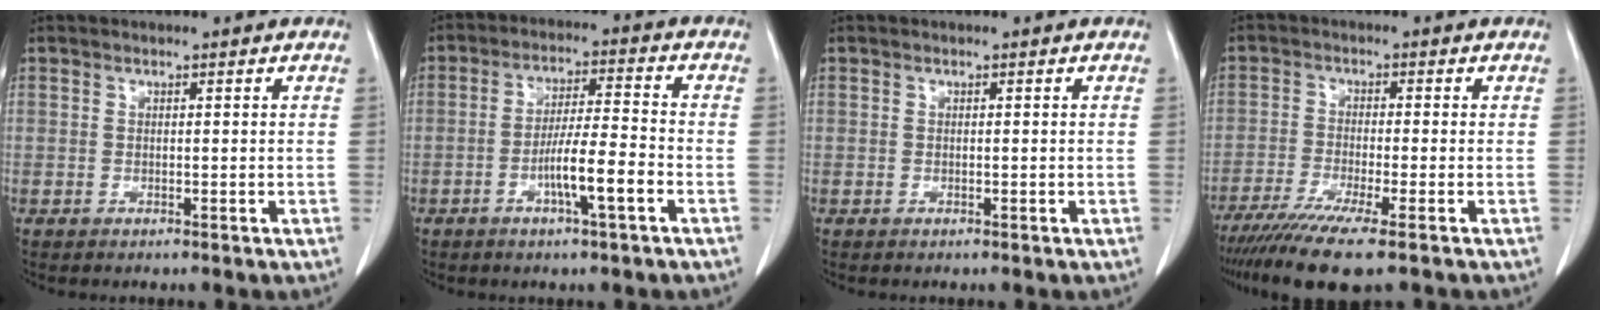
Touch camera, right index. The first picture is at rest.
{"total": 7.8, "force": [-3.1, 0.2, 7.1], "torque": [-0.130, 0.002, -0.055]}
{"total": 0.0}
{"total": 9.8, "force": [-7.0, 0.0, 6.8], "torque": [-0.117, -0.024, -0.117]}